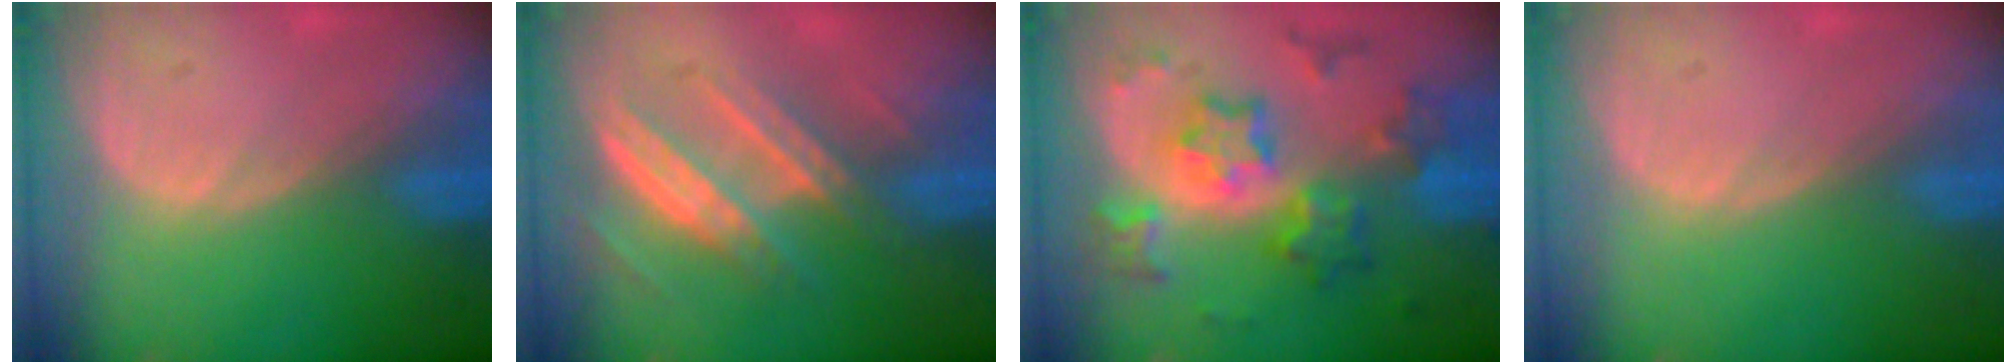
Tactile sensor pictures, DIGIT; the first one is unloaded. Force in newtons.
{"total": 7.9, "press": 7.0, "slide": 3.6}
{"total": 9.5, "press": 9.5, "slide": 0.8}
{"total": 0.0}